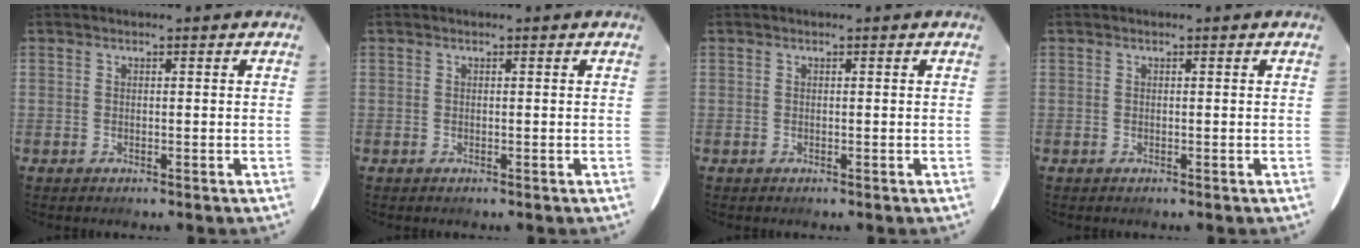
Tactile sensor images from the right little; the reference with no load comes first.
{"total": 0.0}
{"total": 0.0}
{"total": 0.0}